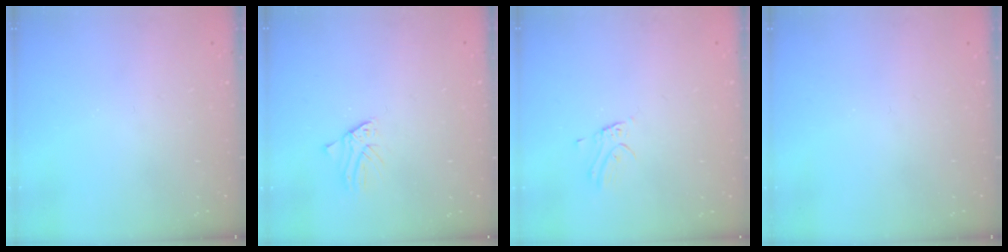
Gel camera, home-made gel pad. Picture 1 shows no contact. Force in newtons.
{"total": 1.1, "press": 1.1, "slide": 0.1}
{"total": 1.8, "press": 1.8, "slide": 0.1}
{"total": 0.0}